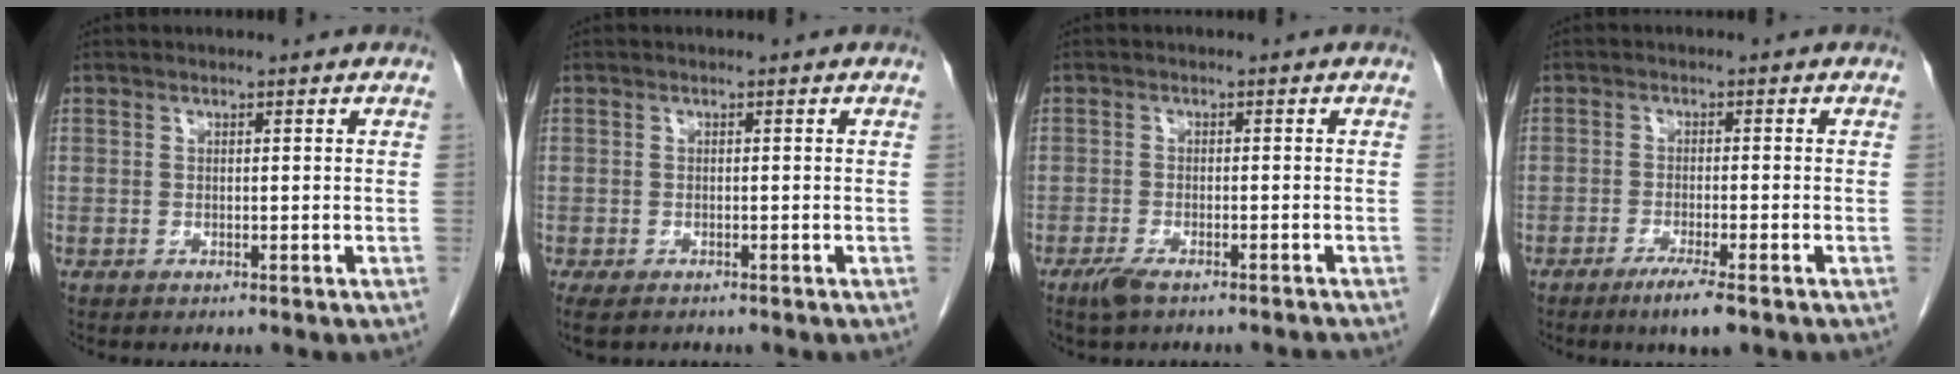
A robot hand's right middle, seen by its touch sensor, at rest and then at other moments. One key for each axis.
{"total": 3.4, "fx": -2.6, "fy": 1.3, "fz": 1.7, "tx": -0.033, "ty": -0.010, "tz": -0.039}
{"total": 4.2, "fx": -3.5, "fy": 0.8, "fz": 2.3, "tx": -0.037, "ty": -0.008, "tz": -0.059}
{"total": 4.5, "fx": -2.9, "fy": 0.0, "fz": 3.4, "tx": -0.061, "ty": -0.012, "tz": -0.051}